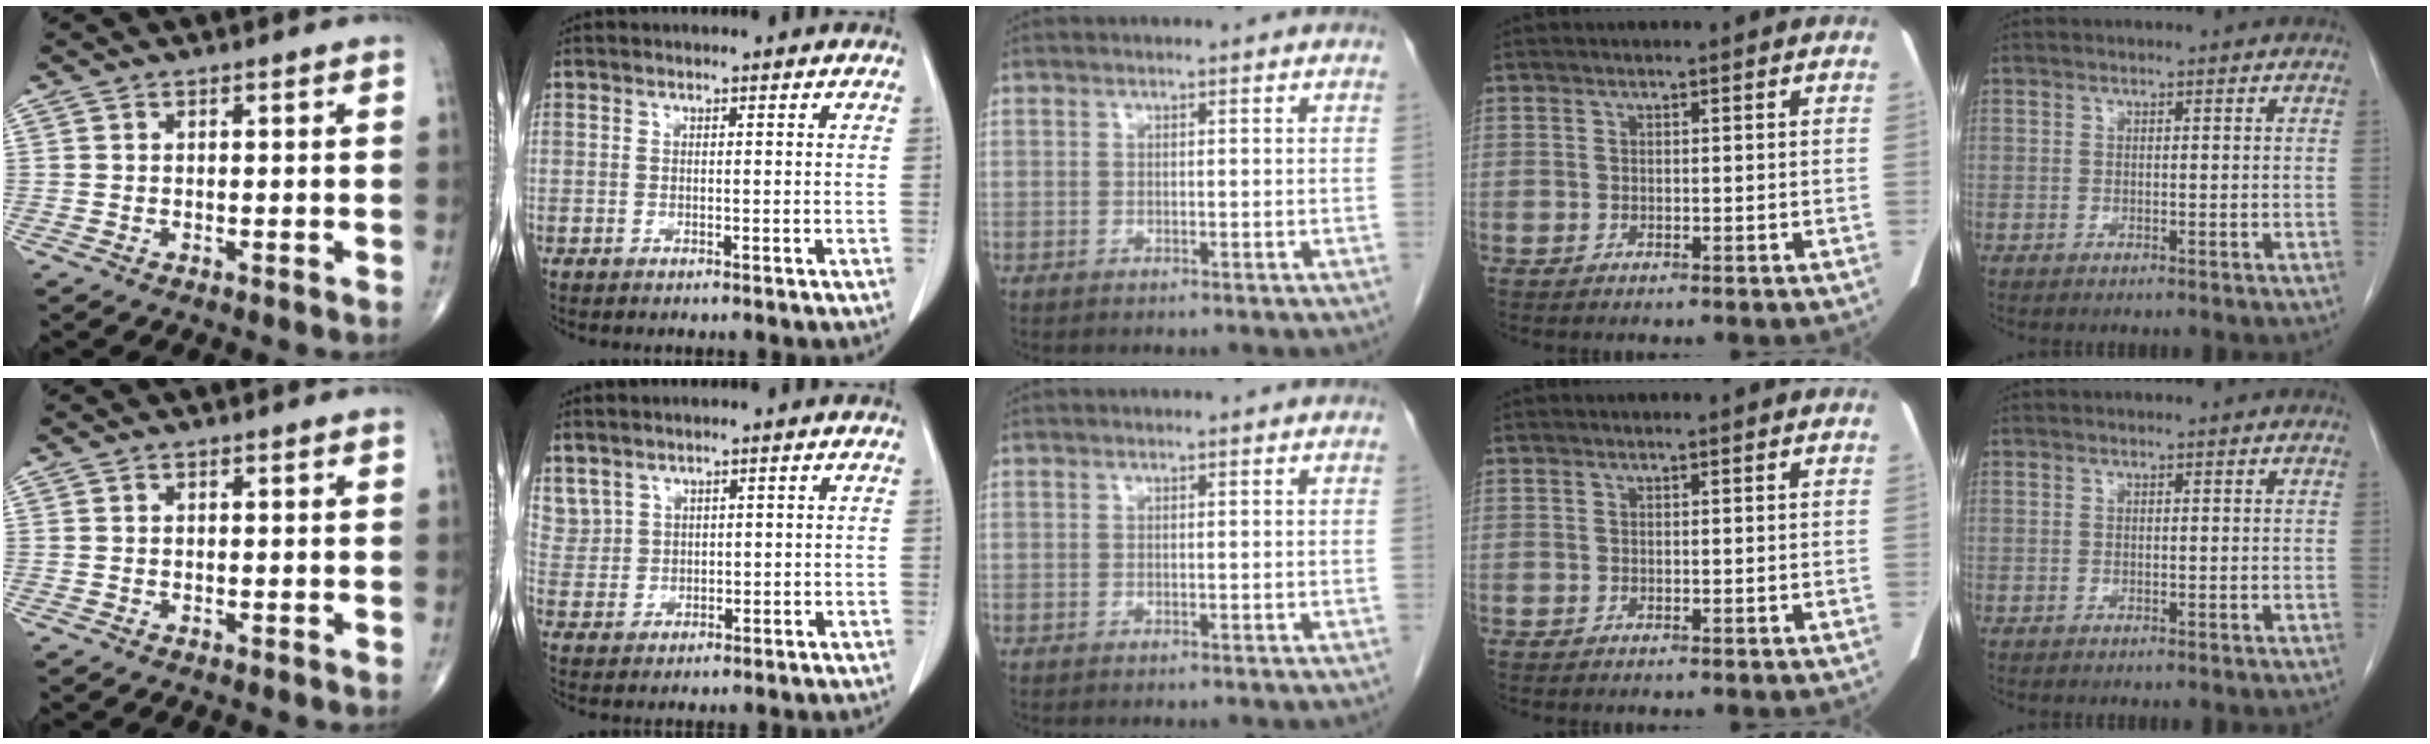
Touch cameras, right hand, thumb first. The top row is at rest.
{"index": {"total": 8.7, "force": [5.1, 6.9, 1.3], "torque": [-0.052, 0.023, 0.128]}}